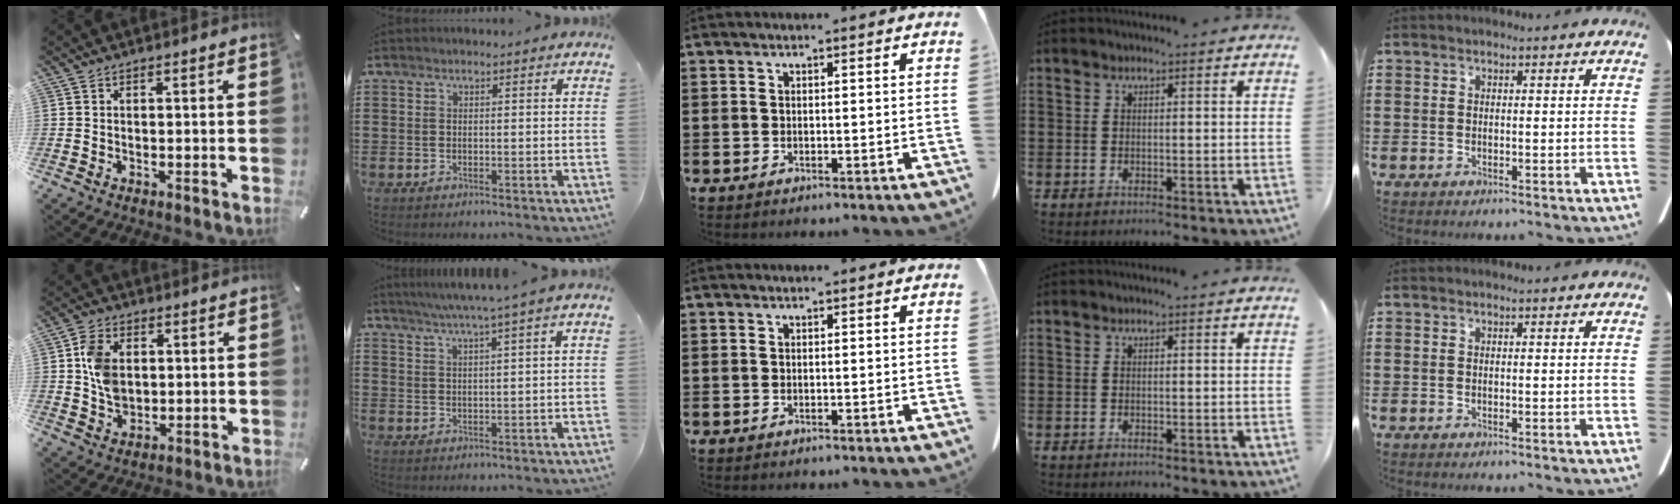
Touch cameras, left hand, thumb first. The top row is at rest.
{"thumb": {"total": 8.4, "force": [1.3, 6.6, 5.0], "torque": [-0.108, 0.003, 0.022]}, "index": {"total": 3.6, "force": [2.4, -0.8, 2.5], "torque": [-0.053, -0.007, 0.039]}}